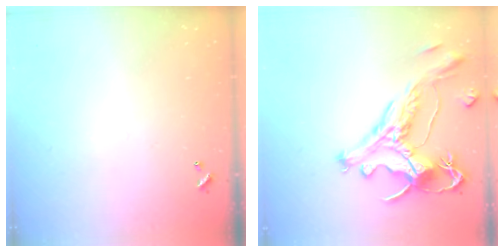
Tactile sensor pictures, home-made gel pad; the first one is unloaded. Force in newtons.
{"total": 2.1, "press": 1.6, "slide": 1.3}